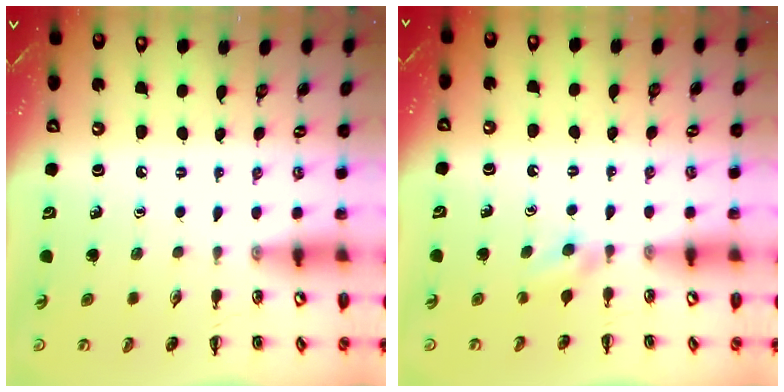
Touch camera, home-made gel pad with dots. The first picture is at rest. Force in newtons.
{"total": 2.0, "press": 1.8, "slide": 0.9}